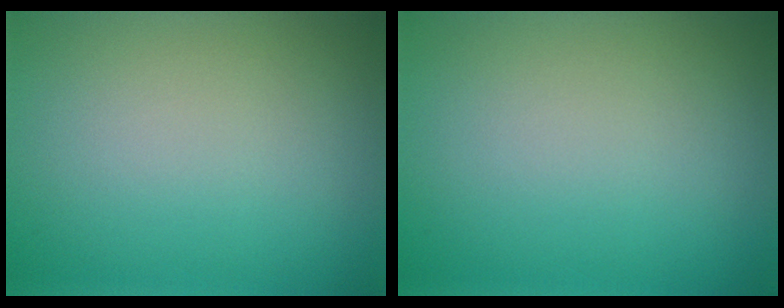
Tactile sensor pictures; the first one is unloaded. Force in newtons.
{"total": 0.0}